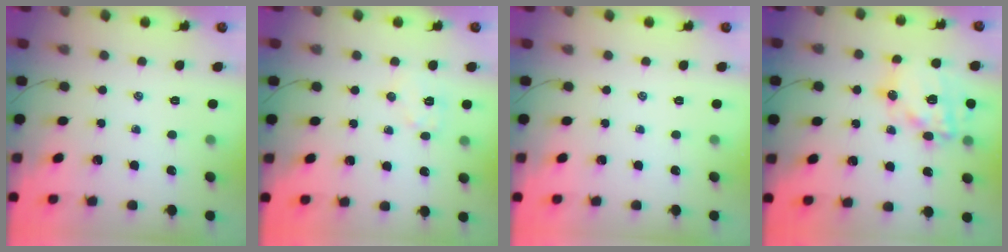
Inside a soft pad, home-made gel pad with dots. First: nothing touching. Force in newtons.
{"total": 6.5, "press": 6.4, "slide": 0.8}
{"total": 0.0}
{"total": 18.0, "press": 17.6, "slide": 3.9}